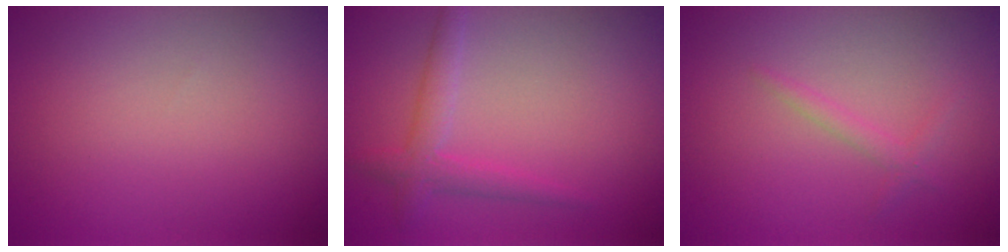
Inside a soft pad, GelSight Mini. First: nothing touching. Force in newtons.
{"total": 2.3, "press": 2.3, "slide": 0.0}
{"total": 1.1, "press": 1.1, "slide": 0.1}